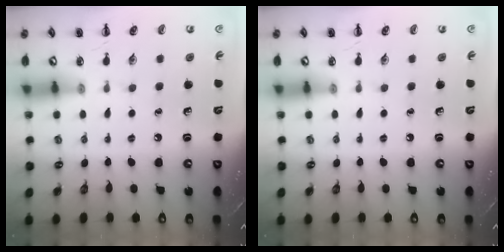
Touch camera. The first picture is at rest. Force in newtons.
{"total": 0.0}